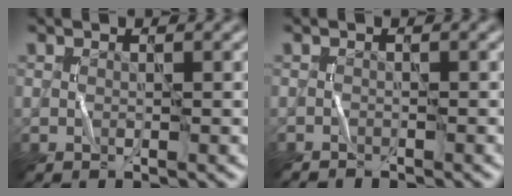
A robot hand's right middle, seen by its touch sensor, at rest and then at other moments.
{"total": 0.8, "force": [-0.8, -0.1, -0.2], "torque": [0.001, 0.002, -0.014]}